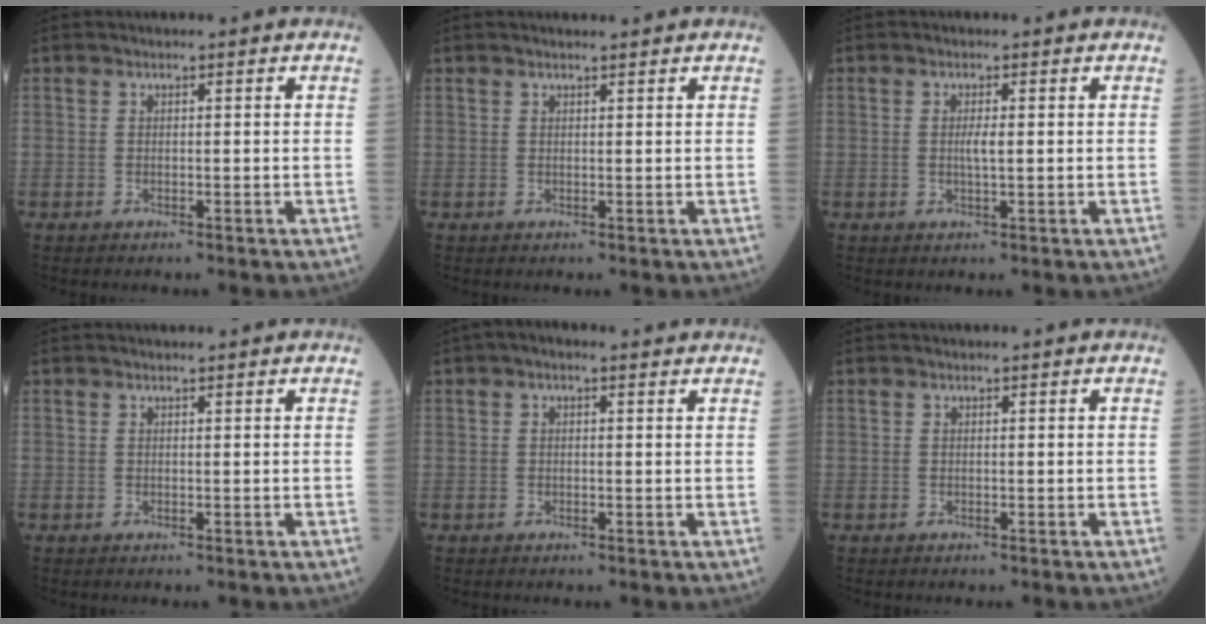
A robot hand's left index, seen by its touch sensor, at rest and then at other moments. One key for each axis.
{"total": 1.9, "fx": 1.7, "fy": 0.0, "fz": 0.7, "tx": -0.006, "ty": 0.010, "tz": 0.027}
{"total": 1.7, "fx": 0.0, "fy": 0.1, "fz": 1.7, "tx": -0.035, "ty": -0.001, "tz": 0.002}
{"total": 0.6, "fx": 0.6, "fy": 0.0, "fz": 0.2, "tx": -0.005, "ty": 0.002, "tz": 0.010}
{"total": 2.0, "fx": 1.1, "fy": 0.8, "fz": 1.4, "tx": -0.024, "ty": 0.018, "tz": 0.012}
{"total": 0.0}